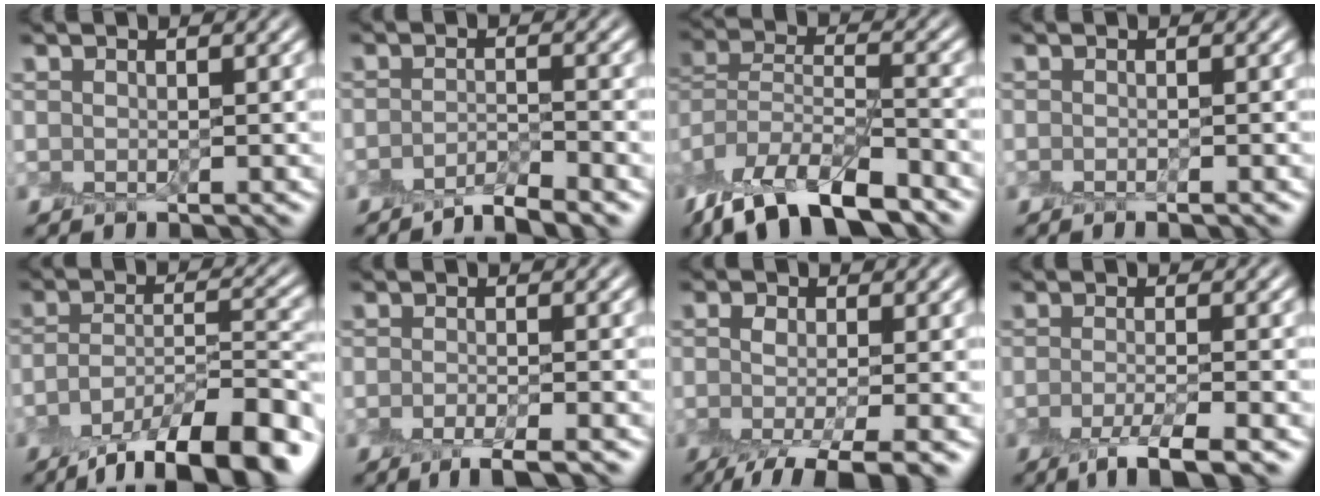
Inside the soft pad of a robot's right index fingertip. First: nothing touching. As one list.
[{"total": 2.8, "force": [-2.2, 0.5, 1.6], "torque": [-0.019, 0.002, -0.050]}, {"total": 11.8, "force": [-9.0, 4.2, 6.4], "torque": [-0.122, -0.002, -0.166]}, {"total": 0.9, "force": [-0.5, 0.3, 0.7], "torque": [-0.003, -0.004, -0.011]}, {"total": 11.2, "force": [-7.3, 3.8, 7.7], "torque": [-0.119, -0.004, -0.128]}, {"total": 2.7, "force": [-1.9, 0.6, 1.9], "torque": [-0.029, -0.006, -0.041]}, {"total": 5.5, "force": [-2.6, 1.9, 4.5], "torque": [-0.080, -0.007, -0.050]}, {"total": 4.0, "force": [-2.3, 1.0, 3.1], "torque": [-0.051, -0.008, -0.048]}]